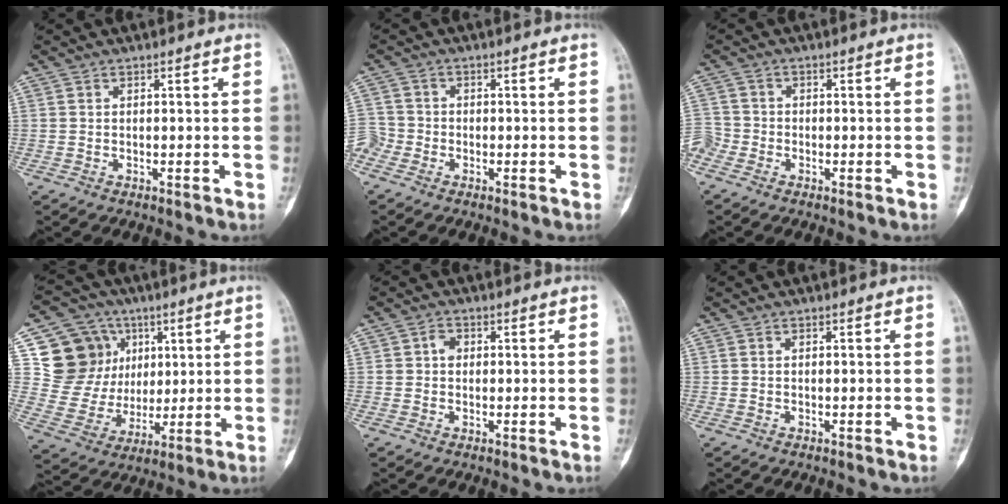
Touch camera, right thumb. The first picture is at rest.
{"total": 4.6, "force": [-2.5, 3.5, 1.3], "torque": [-0.032, 0.009, -0.056]}
{"total": 4.5, "force": [-2.5, 3.4, 1.3], "torque": [-0.031, 0.008, -0.056]}
{"total": 16.2, "force": [5.8, 14.3, 4.8], "torque": [-0.043, 0.002, 0.120]}
{"total": 2.1, "force": [0.2, 1.7, 1.2], "torque": [-0.010, 0.006, 0.000]}
{"total": 0.0}